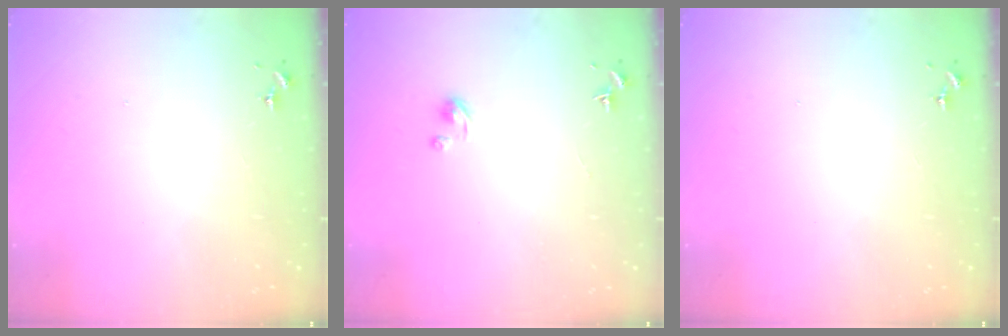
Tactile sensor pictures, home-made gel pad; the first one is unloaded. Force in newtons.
{"total": 2.6, "press": 2.6, "slide": 0.3}
{"total": 0.0}